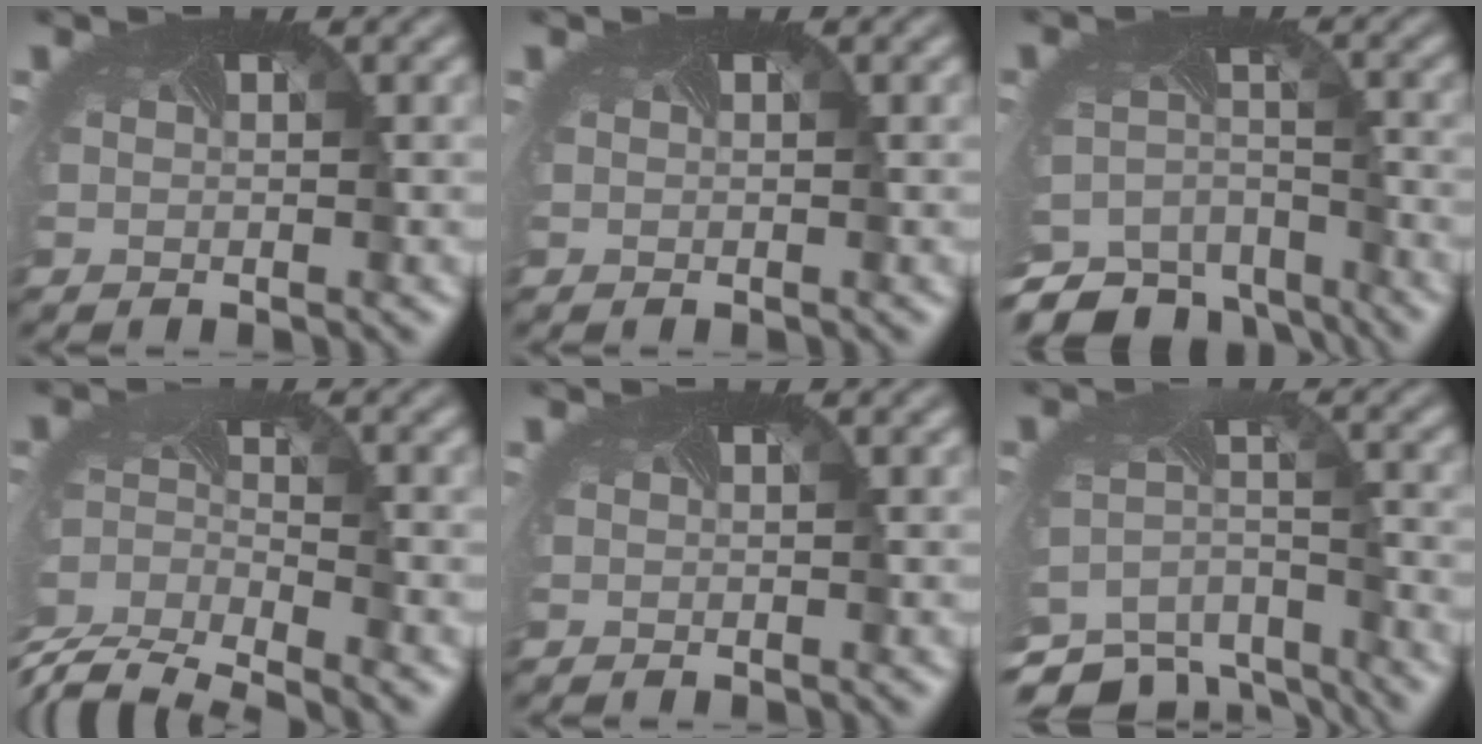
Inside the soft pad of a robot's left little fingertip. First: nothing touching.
{"total": 0.0}
{"total": 8.2, "force": [-7.2, 3.4, 1.7], "torque": [-0.041, -0.019, -0.110]}
{"total": 7.1, "force": [-6.4, 1.7, 2.5], "torque": [-0.063, -0.021, -0.123]}
{"total": 0.0}
{"total": 7.9, "force": [-7.2, 2.6, 2.0], "torque": [-0.052, -0.024, -0.108]}